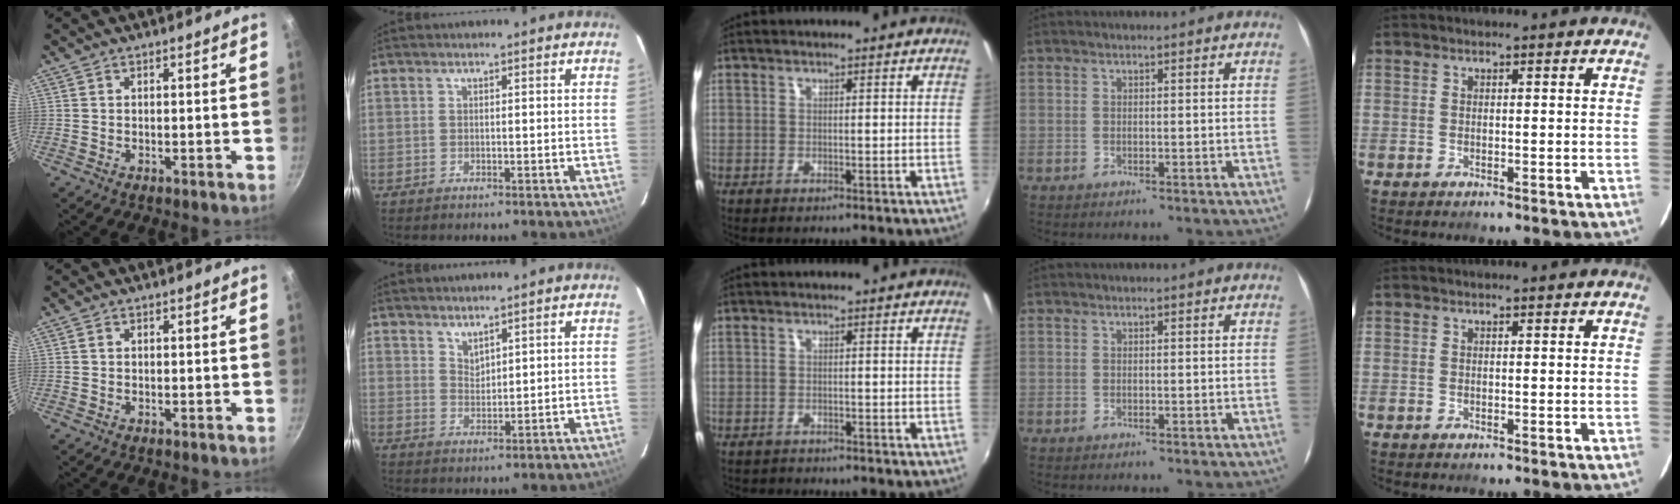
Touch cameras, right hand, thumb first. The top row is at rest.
{"thumb": {"total": 0.6, "force": [0.1, 0.5, 0.3], "torque": [-0.004, 0.004, 0.001]}, "index": {"total": 2.7, "force": [2.4, 0.9, 0.8], "torque": [-0.012, 0.000, 0.045]}, "middle": {"total": 1.2, "force": [-1.1, 0.4, 0.0], "torque": [-0.006, -0.001, -0.017]}}